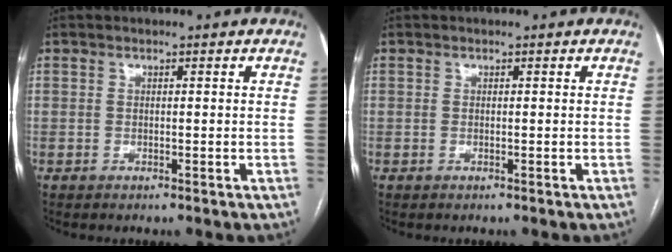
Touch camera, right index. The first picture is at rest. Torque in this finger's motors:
{"motor_torque": [0.33, 0.06, 0.12, 0.00]}